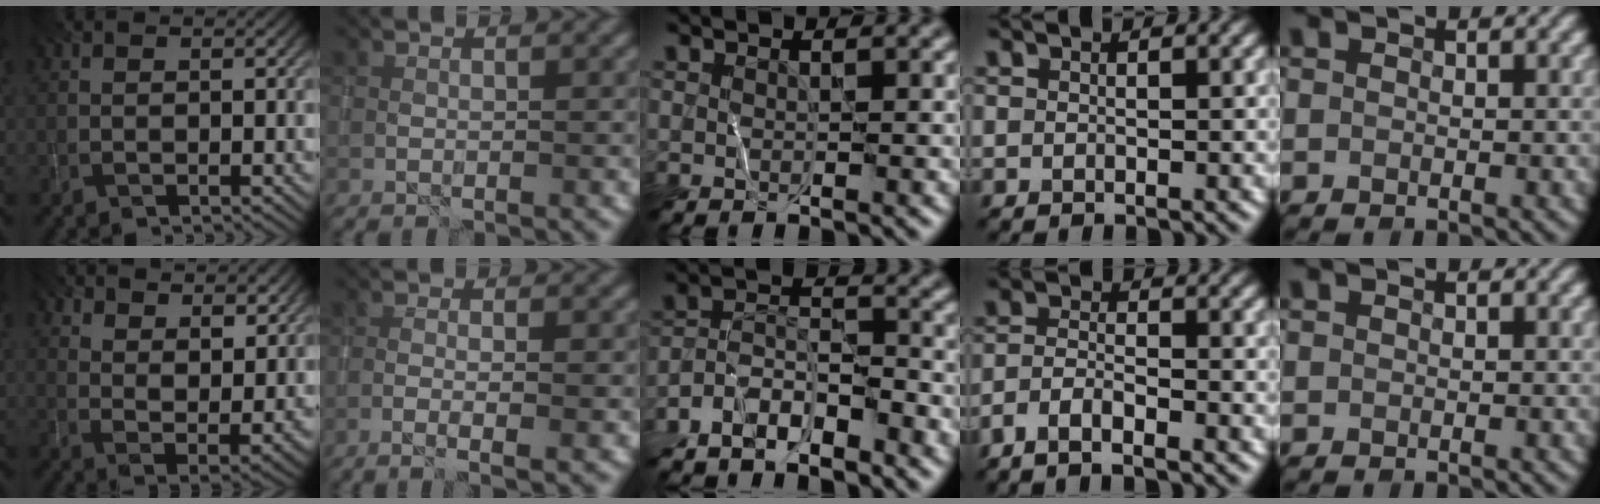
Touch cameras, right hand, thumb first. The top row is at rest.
{"thumb": {"total": 12.1, "force": [9.1, 4.5, 6.5], "torque": [-0.124, -0.013, 0.131]}, "index": {"total": 3.0, "force": [-1.2, 0.4, 2.8], "torque": [-0.051, 0.000, -0.027]}, "middle": {"total": 5.2, "force": [-4.3, 1.5, 2.5], "torque": [-0.042, 0.004, -0.088]}, "ring": {"total": 3.0, "force": [-2.2, 0.8, 2.0], "torque": [-0.042, -0.001, -0.051]}}